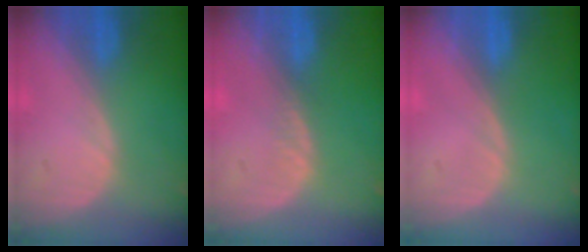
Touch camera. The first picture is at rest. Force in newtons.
{"total": 0.9, "press": 0.9, "slide": 0.2}
{"total": 0.0}